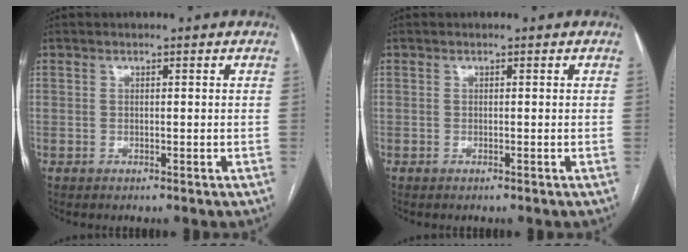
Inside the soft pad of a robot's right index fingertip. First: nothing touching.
{"total": 0.0}